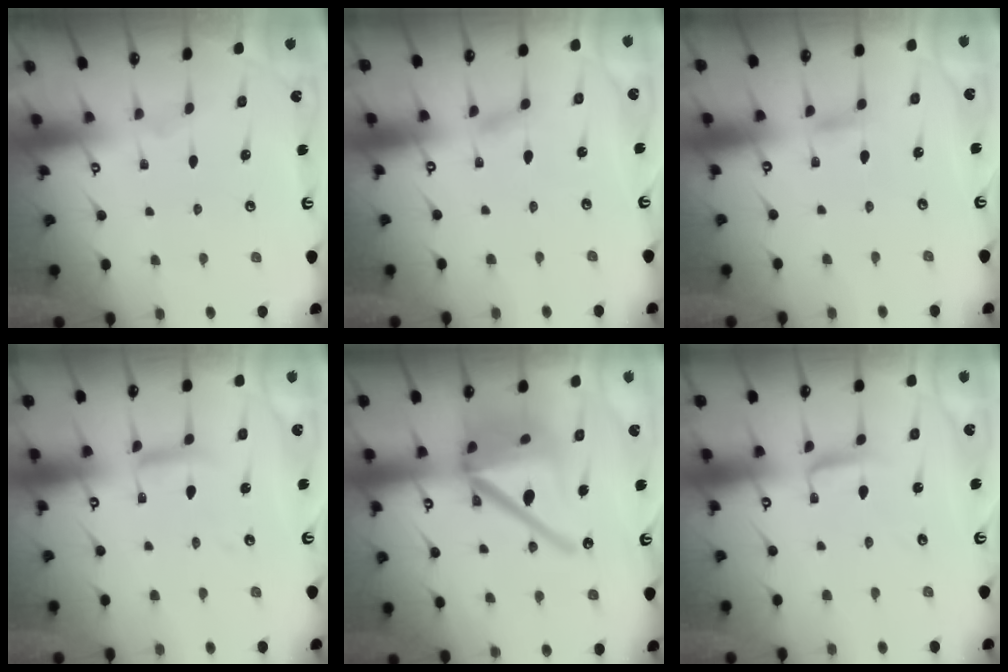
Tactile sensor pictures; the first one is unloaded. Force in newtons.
{"total": 2.2, "press": 2.2, "slide": 0.2}
{"total": 2.7, "press": 2.7, "slide": 0.2}
{"total": 9.7, "press": 9.7, "slide": 0.8}
{"total": 20.7, "press": 20.6, "slide": 2.6}
{"total": 4.0, "press": 4.0, "slide": 0.2}